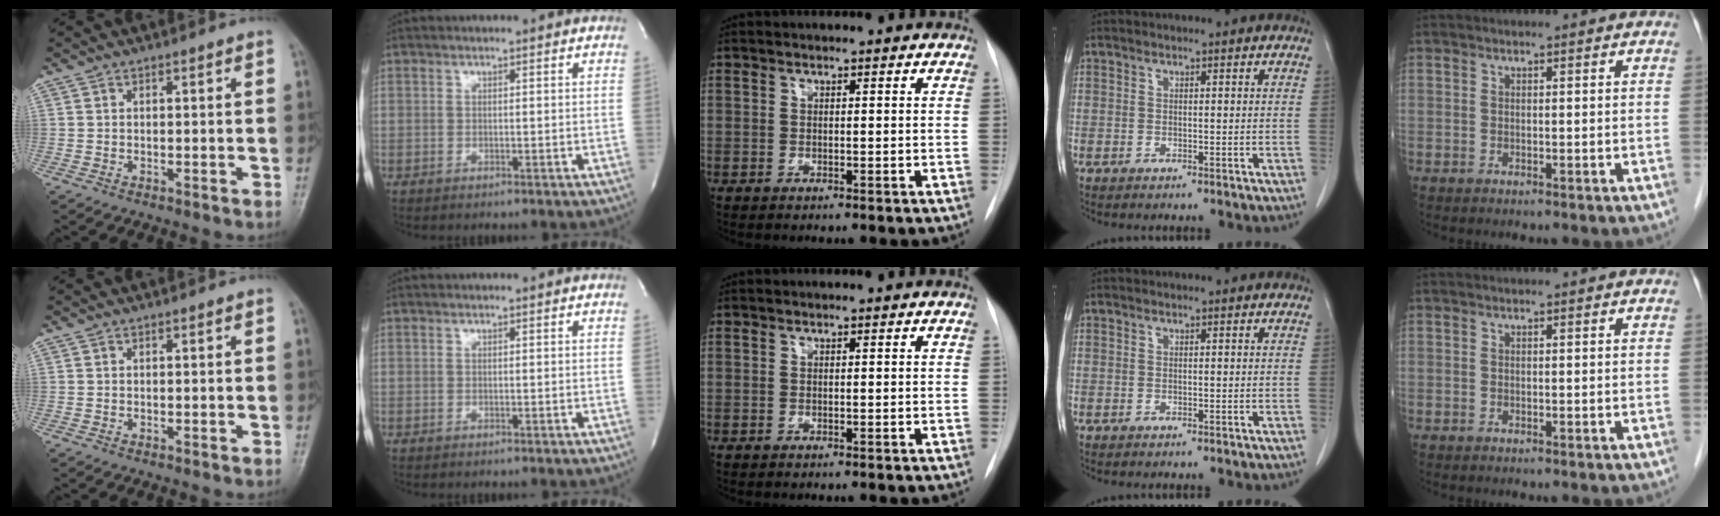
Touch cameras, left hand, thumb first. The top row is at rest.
{}